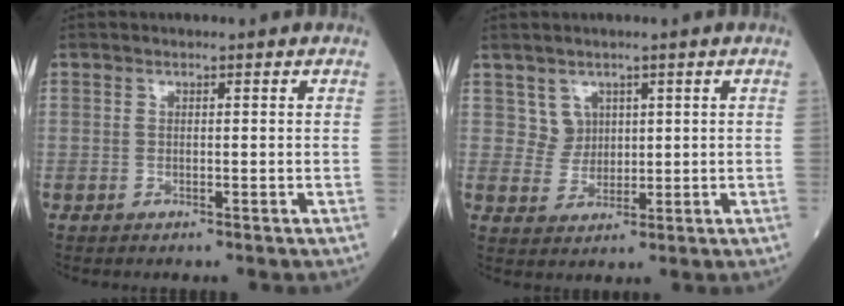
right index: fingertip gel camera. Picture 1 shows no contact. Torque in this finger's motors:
{"motor_torque": [-0.03, 0.13, -0.02, -0.03]}